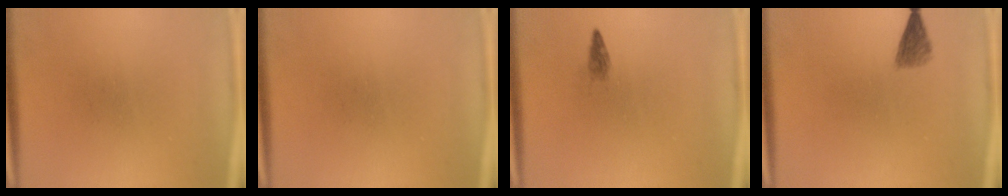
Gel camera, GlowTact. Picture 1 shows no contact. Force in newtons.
{"total": 0.0}
{"total": 1.0}
{"total": 2.2}